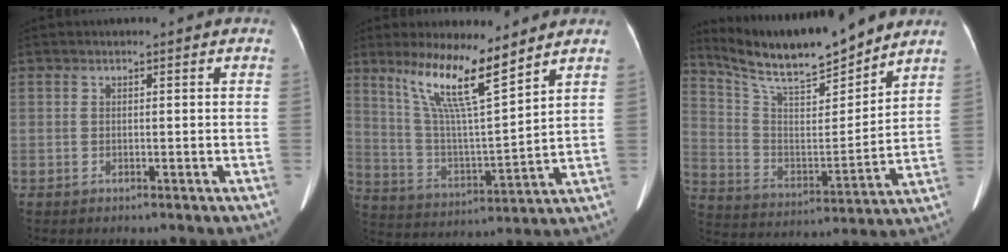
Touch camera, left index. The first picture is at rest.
{"total": 12.3, "force": [8.7, 0.6, 8.7], "torque": [-0.168, -0.005, 0.165]}
{"total": 16.7, "force": [14.8, 1.9, 7.4], "torque": [-0.142, -0.005, 0.260]}